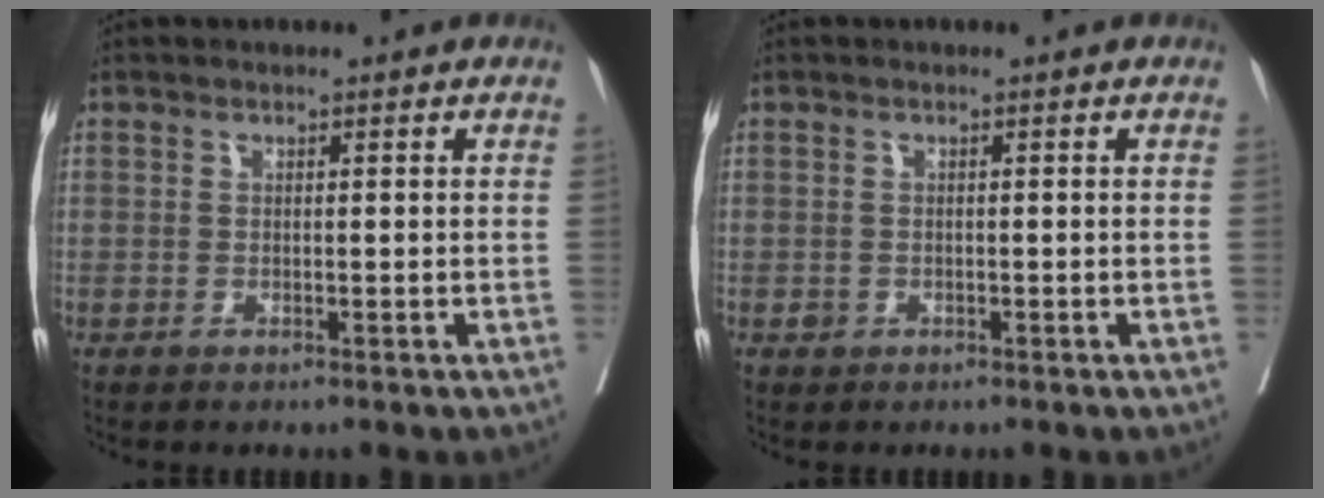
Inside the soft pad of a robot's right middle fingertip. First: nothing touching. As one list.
[{"total": 0.7, "force": [-0.3, 0.7, 0.2], "torque": [-0.002, 0.002, -0.004]}]